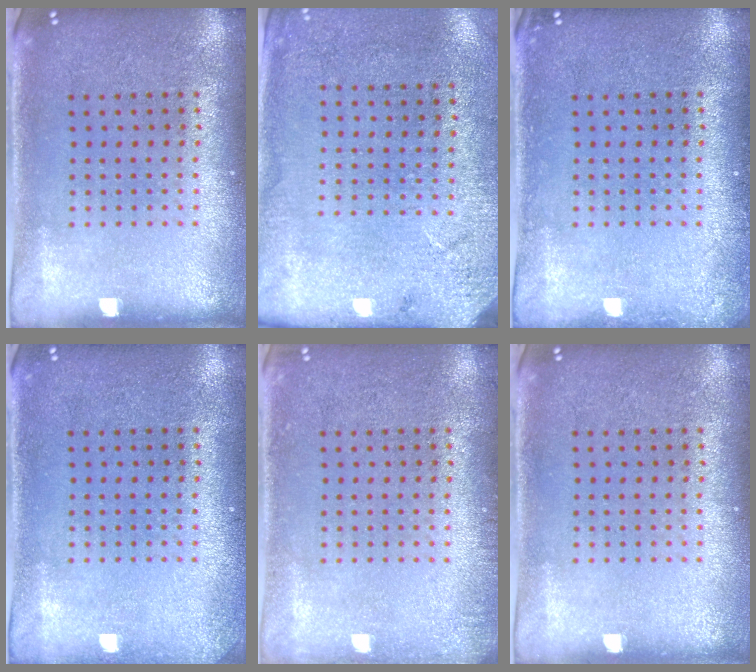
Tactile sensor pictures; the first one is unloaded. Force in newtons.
{"total": 2.7, "press": 2.3, "slide": 1.3}
{"total": 0.8, "press": 0.8, "slide": 0.1}
{"total": 1.0, "press": 1.0, "slide": 0.1}
{"total": 1.1, "press": 1.0, "slide": 0.2}
{"total": 0.0}